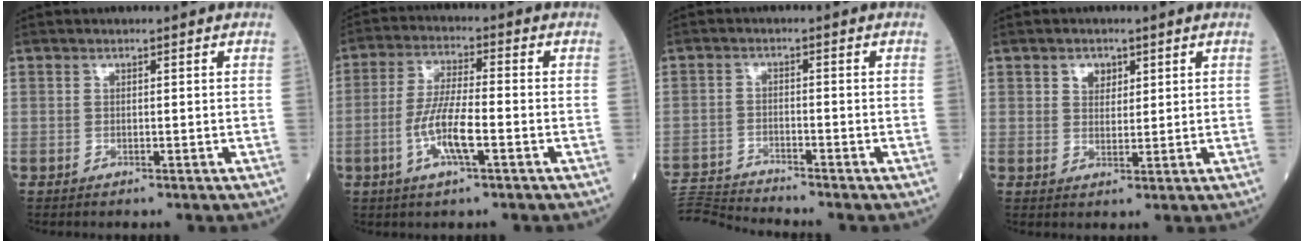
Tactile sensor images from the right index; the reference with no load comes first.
{"total": 7.9, "force": [-2.7, 1.2, 7.3], "torque": [-0.146, -0.001, -0.054]}
{"total": 6.6, "force": [-6.3, -1.8, -0.5], "torque": [0.003, -0.004, -0.122]}
{"total": 2.7, "force": [1.4, 1.9, 1.2], "torque": [-0.018, 0.004, 0.023]}